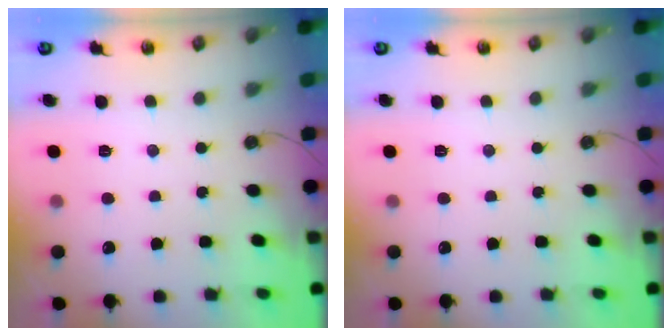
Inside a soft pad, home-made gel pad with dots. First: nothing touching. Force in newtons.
{"total": 0.0}